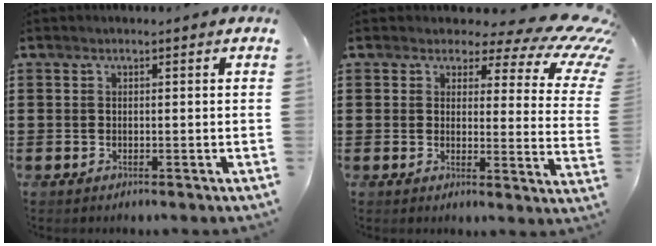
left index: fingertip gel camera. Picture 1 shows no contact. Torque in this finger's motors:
{"motor_torque": [2.14, 0.00, -0.04, -0.21]}